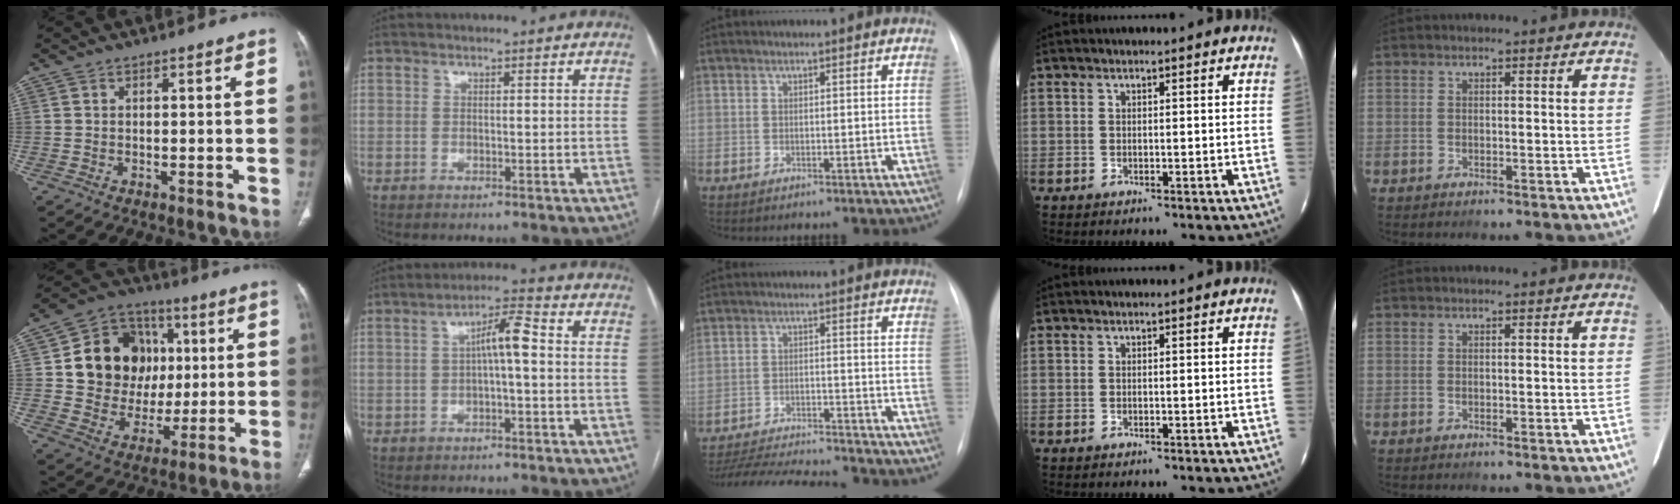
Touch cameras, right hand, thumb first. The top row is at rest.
{"thumb": {"total": 18.6, "force": [3.3, 15.4, 9.9], "torque": [-0.121, 0.010, 0.068]}, "index": {"total": 5.4, "force": [0.1, 0.7, 5.3], "torque": [-0.088, 0.019, 0.001]}, "middle": {"total": 15.8, "force": [-14.8, 1.4, 5.3], "torque": [-0.099, -0.017, -0.216]}}